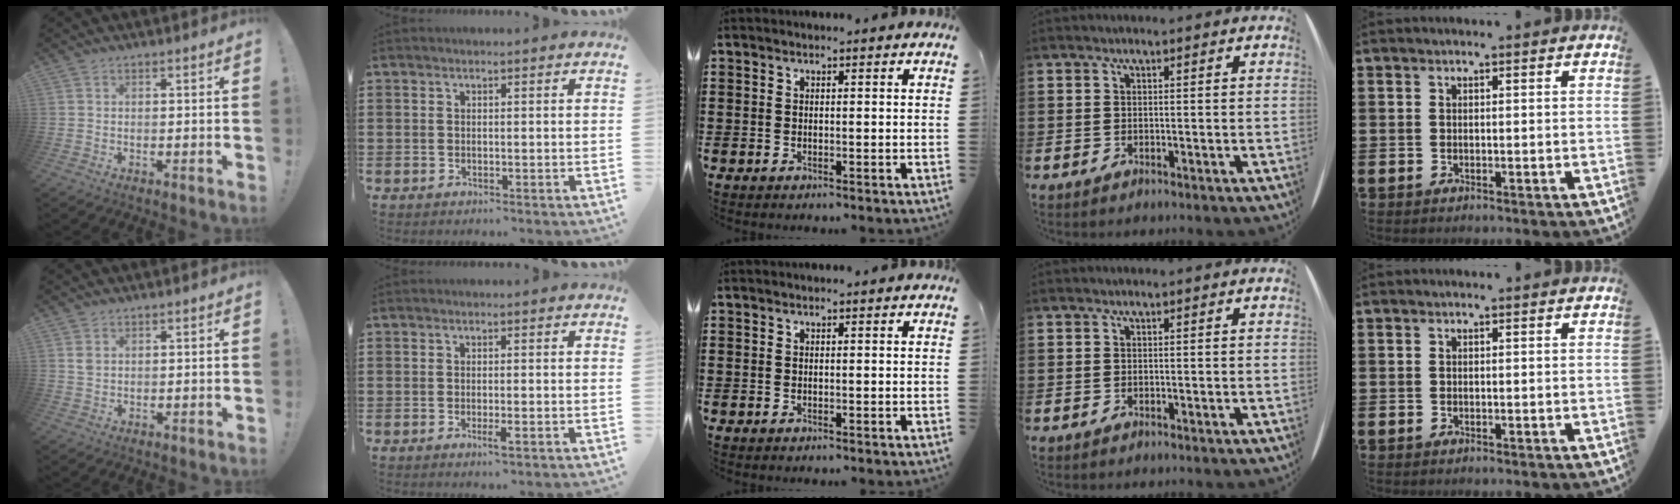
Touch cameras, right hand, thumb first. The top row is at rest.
{"thumb": {"total": 1.8, "force": [0.9, 1.1, 1.2], "torque": [-0.018, 0.000, 0.015]}, "index": {"total": 1.8, "force": [-0.8, 0.1, 1.5], "torque": [-0.033, -0.008, -0.016]}}